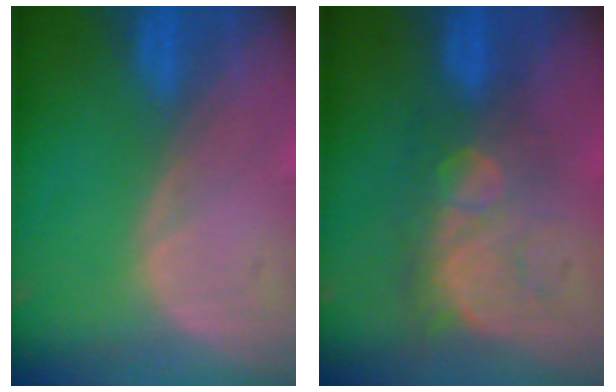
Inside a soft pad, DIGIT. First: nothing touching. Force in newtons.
{"total": 8.9, "press": 7.6, "slide": 4.6}